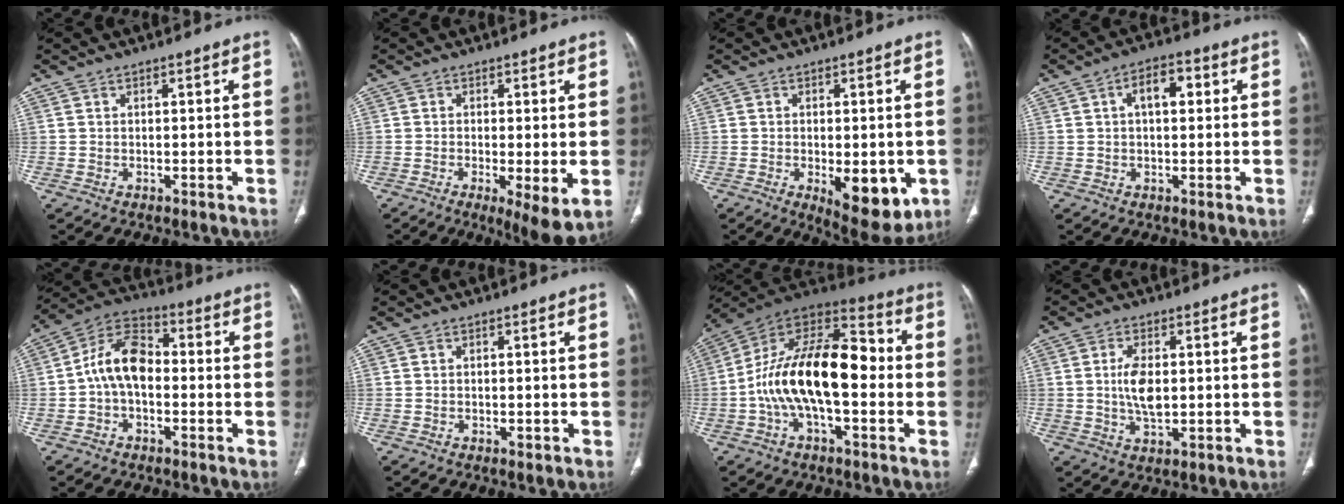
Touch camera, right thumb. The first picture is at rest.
{"total": 6.9, "force": [-1.5, 1.6, 6.5], "torque": [-0.108, -0.025, -0.026]}
{"total": 10.7, "force": [-2.9, 4.7, 9.2], "torque": [-0.102, -0.016, -0.031]}
{"total": 6.1, "force": [1.5, 3.3, 4.9], "torque": [-0.068, 0.013, 0.020]}
{"total": 10.3, "force": [-0.9, 6.5, 8.0], "torque": [-0.134, 0.035, -0.032]}
{"total": 0.6, "force": [-0.3, 0.3, 0.4], "torque": [-0.007, -0.001, -0.004]}
{"total": 21.1, "force": [-1.9, 10.3, 18.3], "torque": [-0.303, 0.050, -0.039]}
{"total": 6.2, "force": [0.4, 3.0, 5.4], "torque": [-0.105, -0.004, 0.009]}